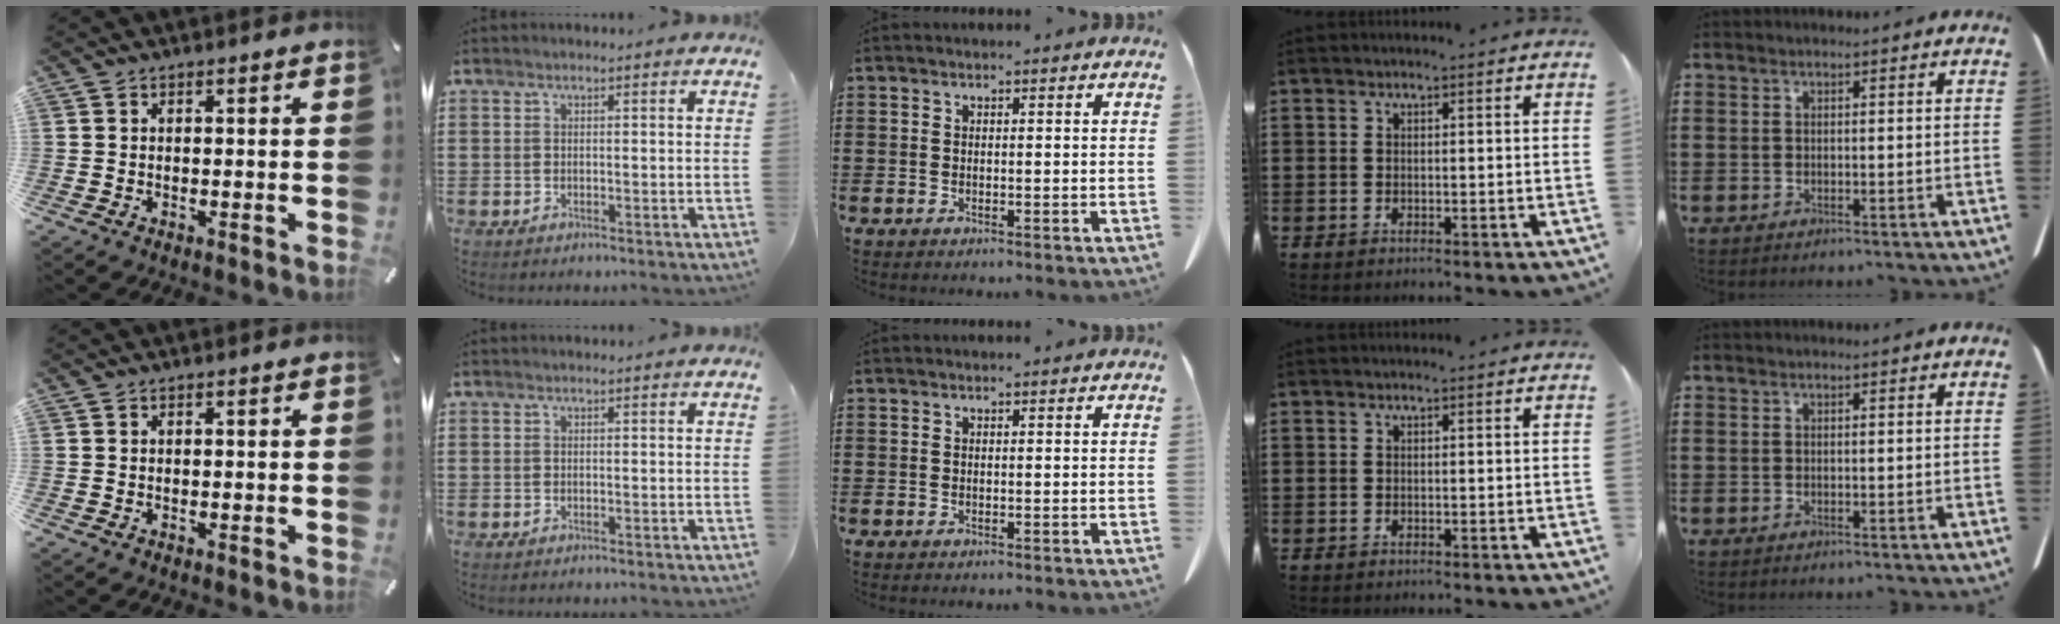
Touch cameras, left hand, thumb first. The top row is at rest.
{}